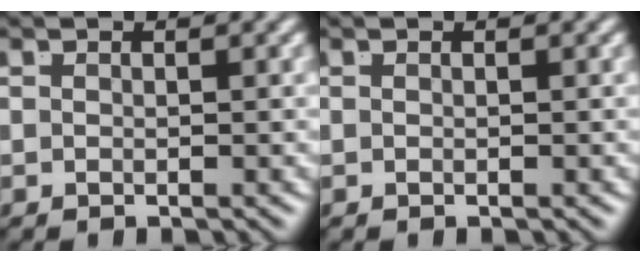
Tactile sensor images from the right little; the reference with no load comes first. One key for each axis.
{"total": 0.0}